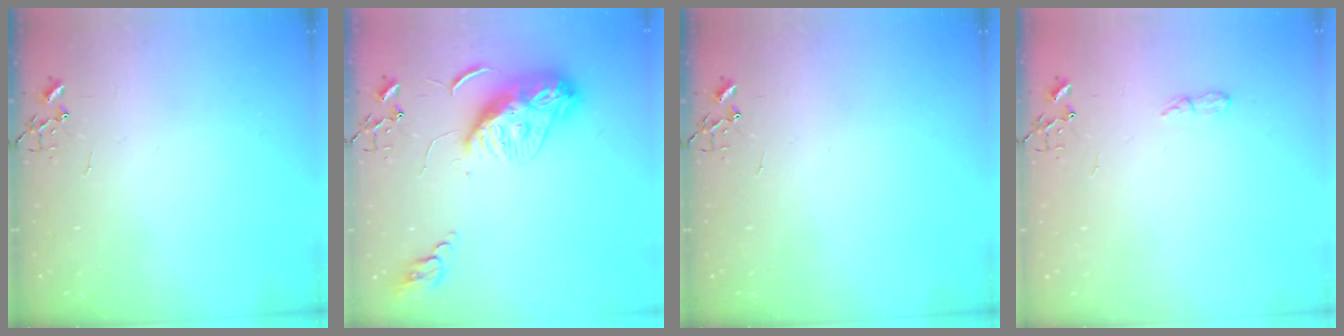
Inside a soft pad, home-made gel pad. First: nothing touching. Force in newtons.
{"total": 12.5, "press": 12.4, "slide": 1.1}
{"total": 0.0}
{"total": 4.6, "press": 4.6, "slide": 0.5}